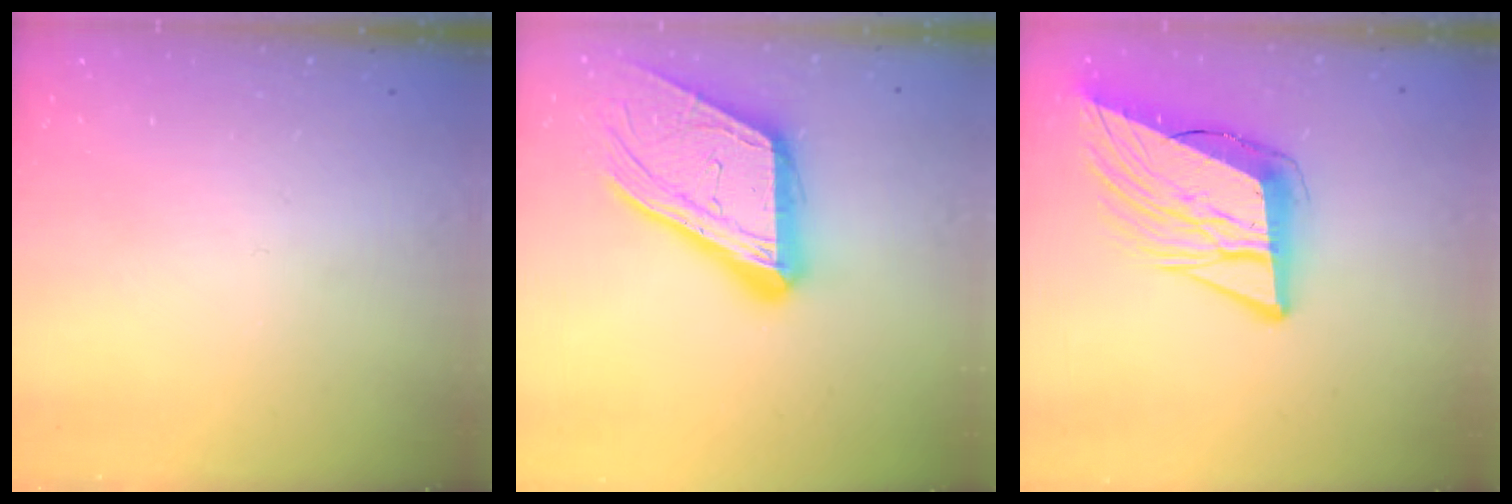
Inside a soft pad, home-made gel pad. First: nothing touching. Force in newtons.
{"total": 21.5, "press": 21.4, "slide": 2.5}
{"total": 15.9, "press": 15.3, "slide": 4.3}